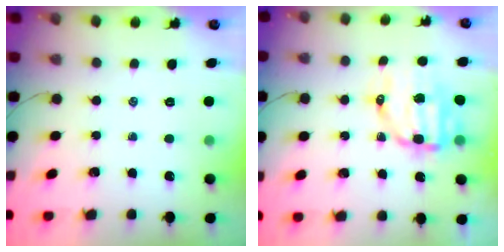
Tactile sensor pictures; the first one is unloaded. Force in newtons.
{"total": 10.5, "press": 10.3, "slide": 2.1}